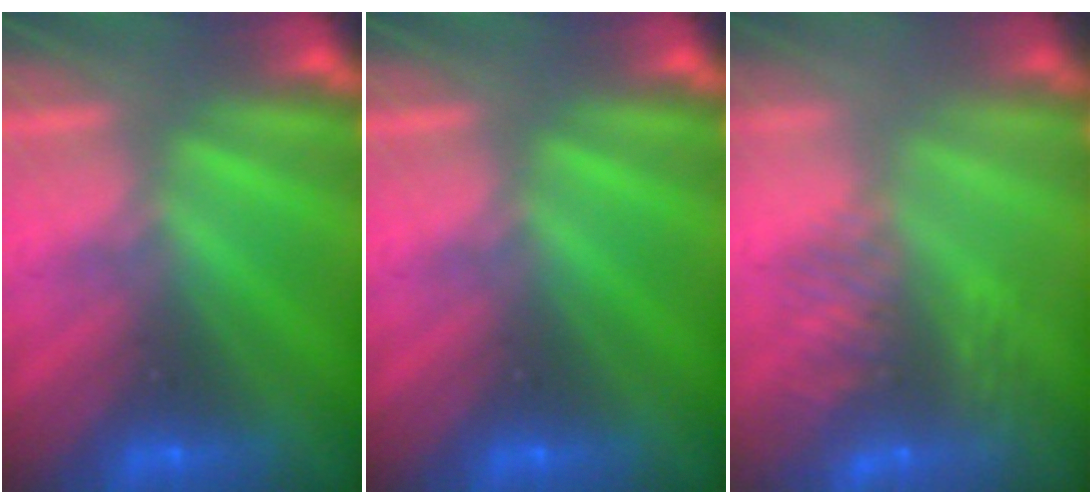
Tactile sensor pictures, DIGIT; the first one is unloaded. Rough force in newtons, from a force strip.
{"total": 0.0}
{"total": 9.3}